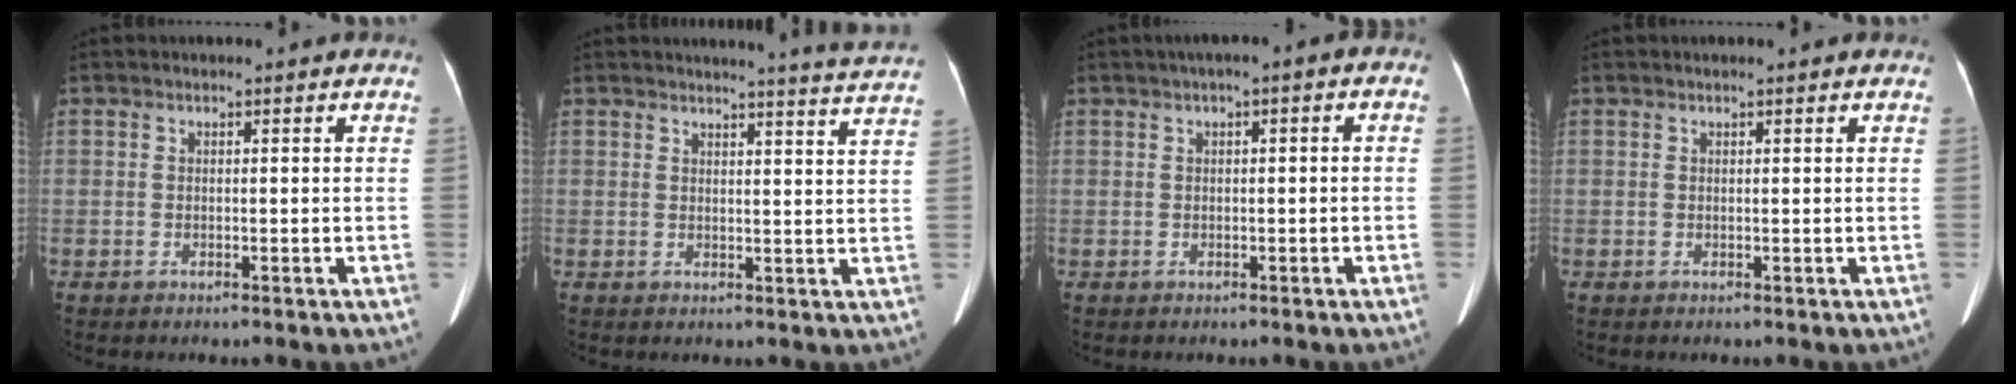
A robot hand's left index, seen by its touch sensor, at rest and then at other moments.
{"total": 9.0, "force": [8.7, -1.7, 1.7], "torque": [-0.028, -0.046, 0.085]}
{"total": 2.5, "force": [0.5, 0.8, 2.3], "torque": [-0.028, 0.018, 0.002]}
{"total": 1.2, "force": [1.0, 0.0, 0.6], "torque": [-0.010, 0.014, 0.016]}